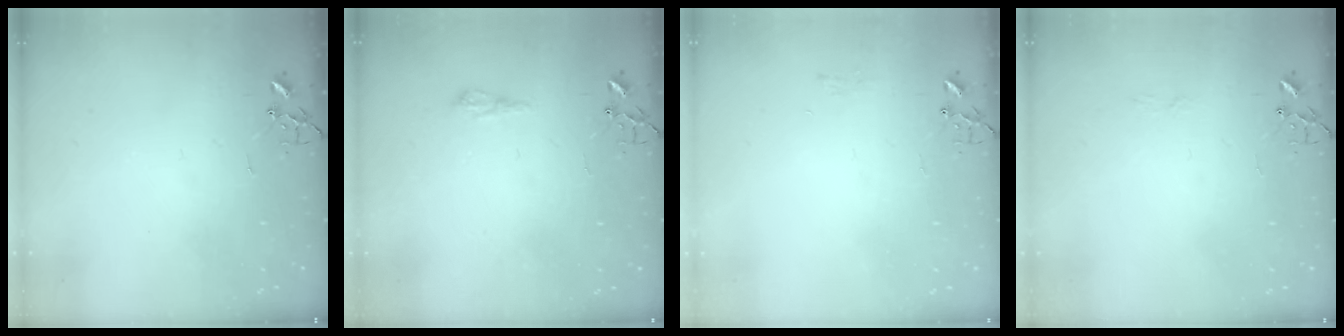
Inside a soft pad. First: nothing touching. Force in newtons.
{"total": 6.1, "press": 6.1, "slide": 0.7}
{"total": 6.3, "press": 6.3, "slide": 0.7}
{"total": 3.0, "press": 3.0, "slide": 0.3}